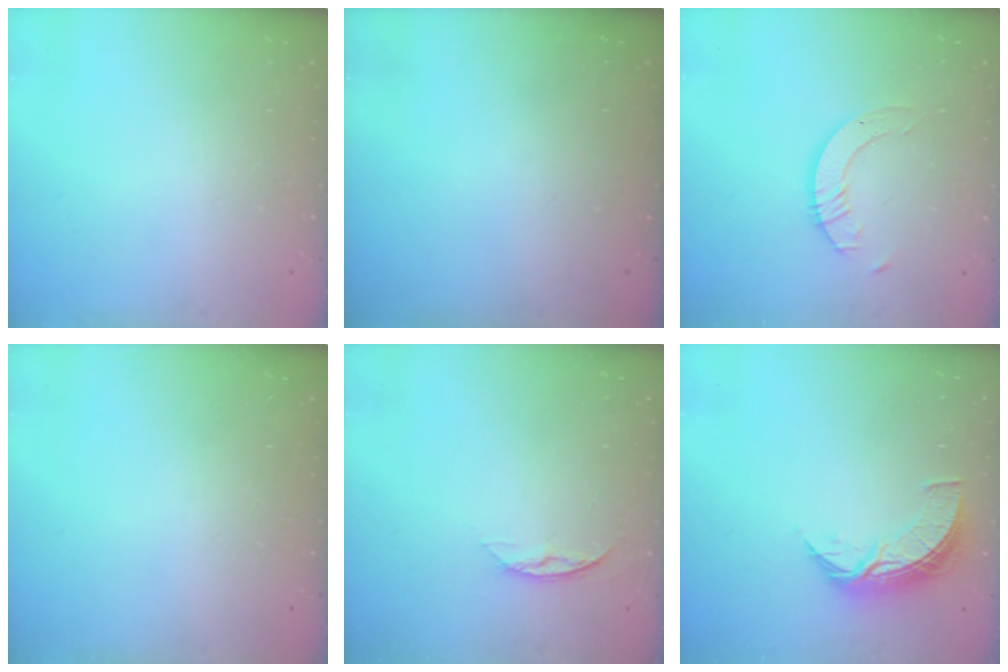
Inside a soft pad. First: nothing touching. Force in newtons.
{"total": 0.0}
{"total": 3.3, "press": 3.3, "slide": 0.2}
{"total": 0.0}
{"total": 6.4, "press": 6.3, "slide": 0.8}
{"total": 8.5, "press": 8.5, "slide": 0.5}